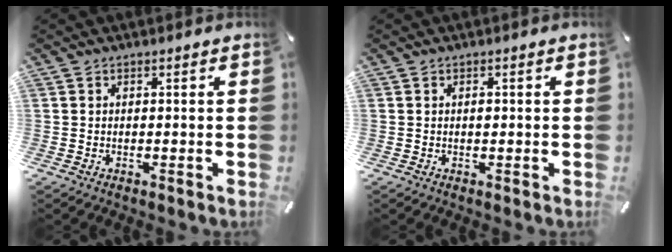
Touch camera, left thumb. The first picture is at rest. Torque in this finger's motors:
{"motor_torque": [0.27, 0.48, 0.38, -0.11, 0.00]}